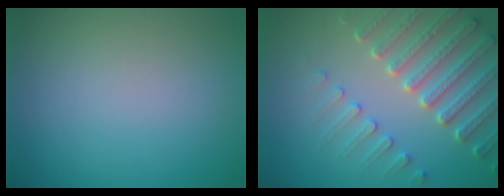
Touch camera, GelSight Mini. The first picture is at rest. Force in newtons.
{"total": 5.4, "press": 4.8, "slide": 2.5}